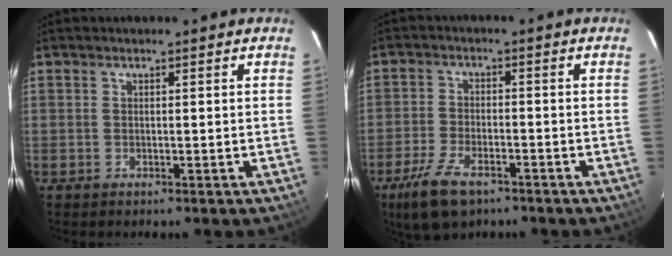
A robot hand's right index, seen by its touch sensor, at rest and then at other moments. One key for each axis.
{"total": 9.4, "fx": -6.1, "fy": 4.0, "fz": 5.8, "tx": -0.144, "ty": -0.018, "tz": -0.114}